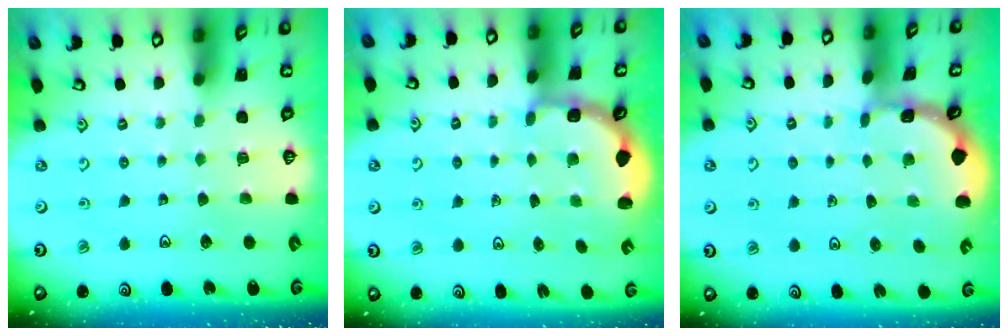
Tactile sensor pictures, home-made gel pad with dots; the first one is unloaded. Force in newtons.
{"total": 2.7, "press": 2.4, "slide": 1.4}
{"total": 0.8, "press": 0.8, "slide": 0.2}